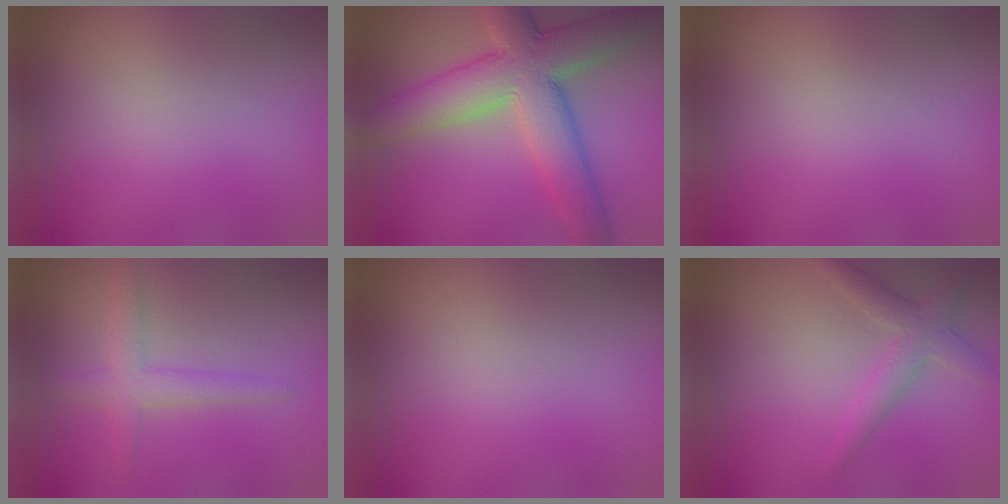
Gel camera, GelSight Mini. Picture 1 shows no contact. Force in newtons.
{"total": 9.8, "press": 9.7, "slide": 0.7}
{"total": 0.0}
{"total": 2.7, "press": 2.7, "slide": 0.2}
{"total": 0.0}
{"total": 2.8, "press": 2.8, "slide": 0.1}